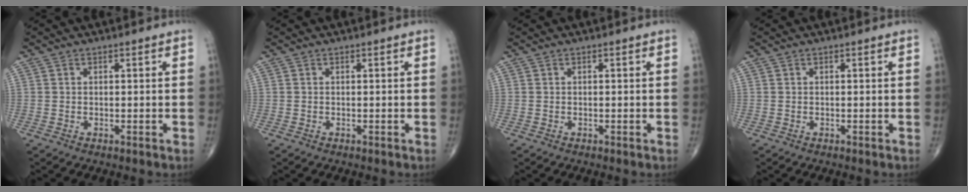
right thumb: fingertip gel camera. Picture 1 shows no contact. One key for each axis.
{"total": 0.0}
{"total": 0.0}
{"total": 0.0}